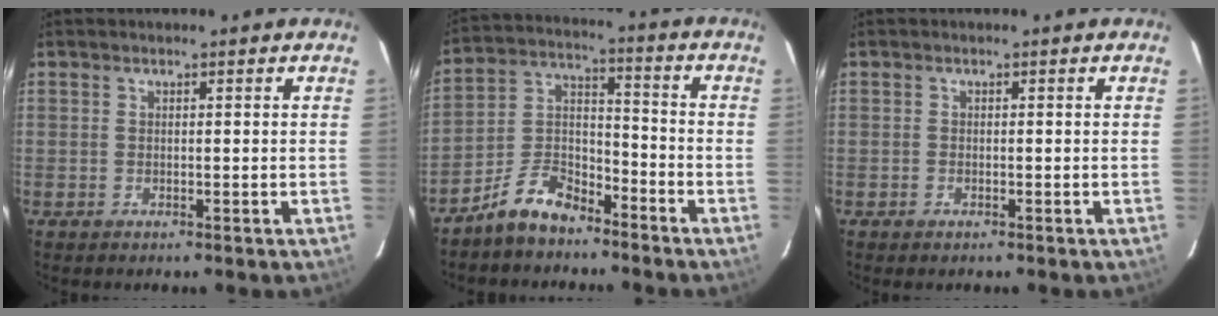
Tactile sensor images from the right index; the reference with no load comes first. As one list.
[{"total": 9.6, "force": [-7.2, 4.5, 4.4], "torque": [-0.103, 0.037, -0.134]}, {"total": 0.7, "force": [-0.6, 0.4, 0.2], "torque": [-0.005, -0.001, -0.011]}]